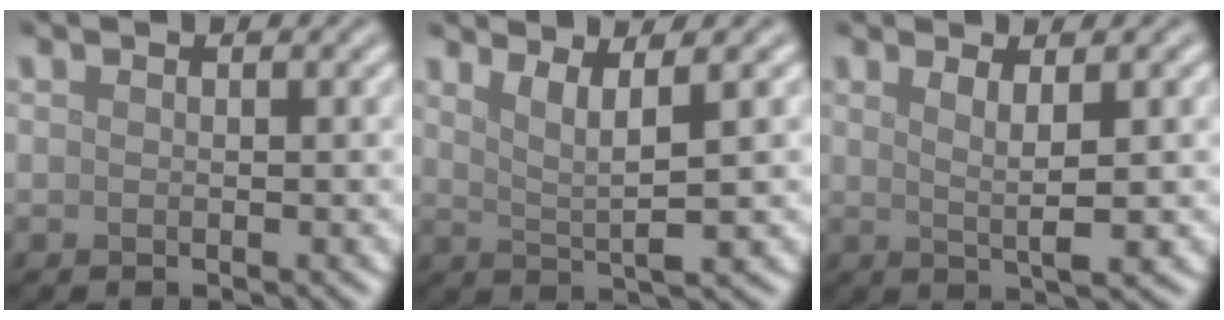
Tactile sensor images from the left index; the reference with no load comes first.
{"total": 3.3, "force": [1.5, 0.5, 2.9], "torque": [-0.051, -0.004, 0.032]}
{"total": 3.0, "force": [0.8, 0.6, 2.8], "torque": [-0.048, -0.005, 0.014]}